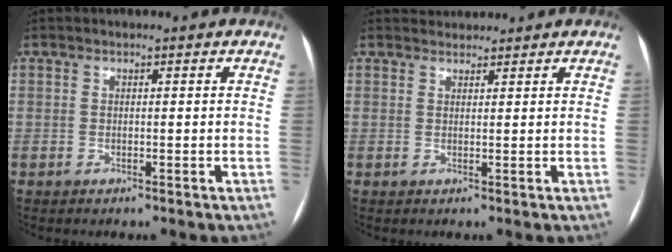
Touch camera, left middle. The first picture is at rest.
{"total": 2.1, "force": [2.1, 0.4, -0.2], "torque": [0.001, 0.020, 0.037]}